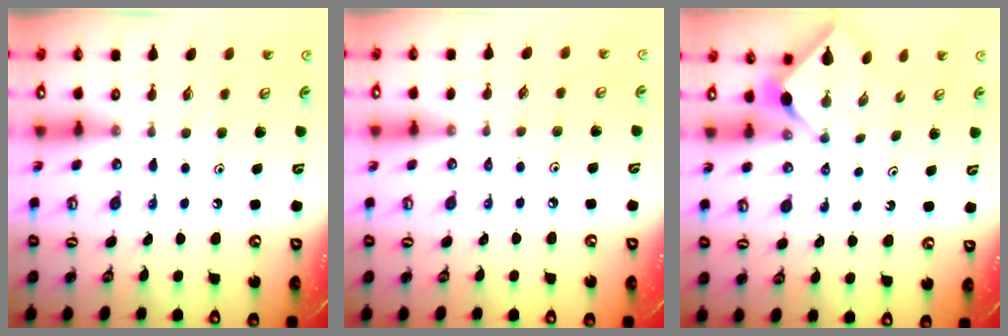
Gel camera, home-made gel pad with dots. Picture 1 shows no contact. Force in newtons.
{"total": 2.3, "press": 2.3, "slide": 0.4}
{"total": 3.6, "press": 3.6, "slide": 0.4}